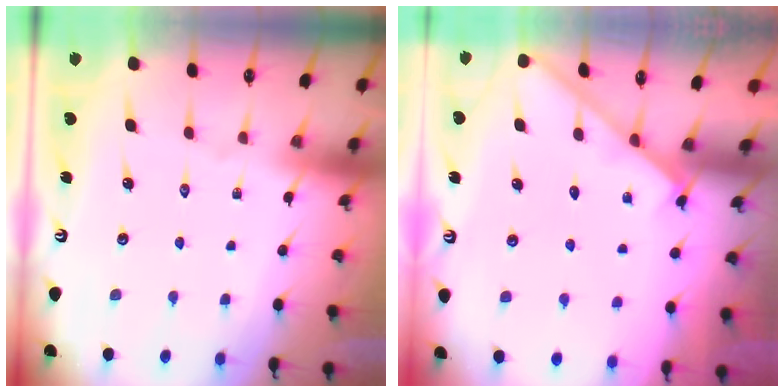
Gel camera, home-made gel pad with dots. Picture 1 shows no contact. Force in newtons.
{"total": 2.0, "press": 1.9, "slide": 0.3}